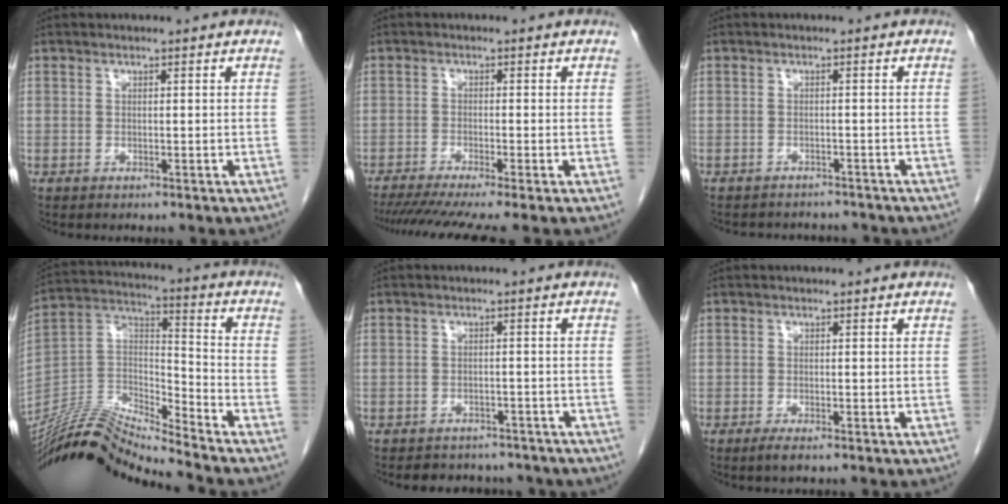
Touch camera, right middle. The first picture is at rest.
{"total": 9.5, "force": [-7.7, -0.6, 5.5], "torque": [-0.076, -0.023, -0.120]}
{"total": 6.5, "force": [-6.1, 2.0, 1.0], "torque": [-0.019, 0.001, -0.072]}
{"total": 15.9, "force": [-15.3, -1.4, 4.1], "torque": [-0.075, 0.034, -0.288]}
{"total": 8.6, "force": [-7.5, 3.8, 1.9], "torque": [-0.024, 0.008, -0.078]}
{"total": 1.6, "force": [-1.0, 0.3, 1.2], "torque": [-0.026, -0.004, -0.017]}